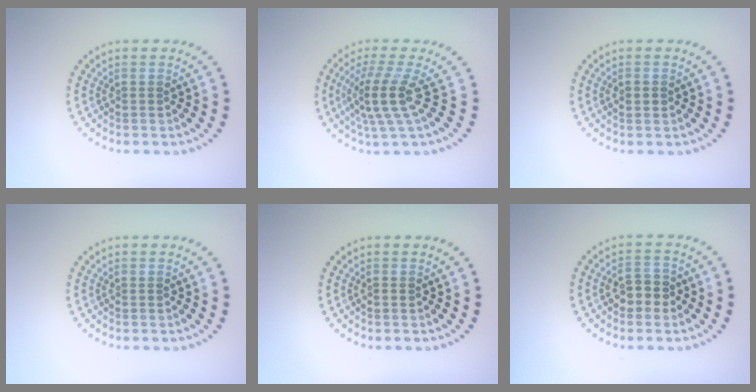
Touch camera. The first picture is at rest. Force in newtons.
{"total": 4.0, "press": 2.8, "slide": 2.8}
{"total": 1.3, "press": 1.3, "slide": 0.2}
{"total": 0.0}
{"total": 0.6, "press": 0.6, "slide": 0.1}
{"total": 2.5, "press": 2.4, "slide": 0.5}